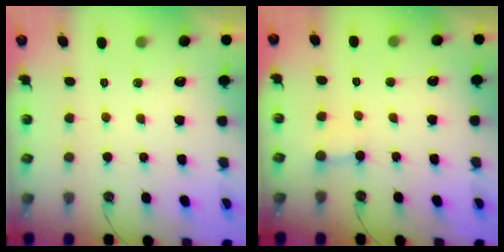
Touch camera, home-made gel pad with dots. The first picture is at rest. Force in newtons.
{"total": 2.4, "press": 2.4, "slide": 0.1}